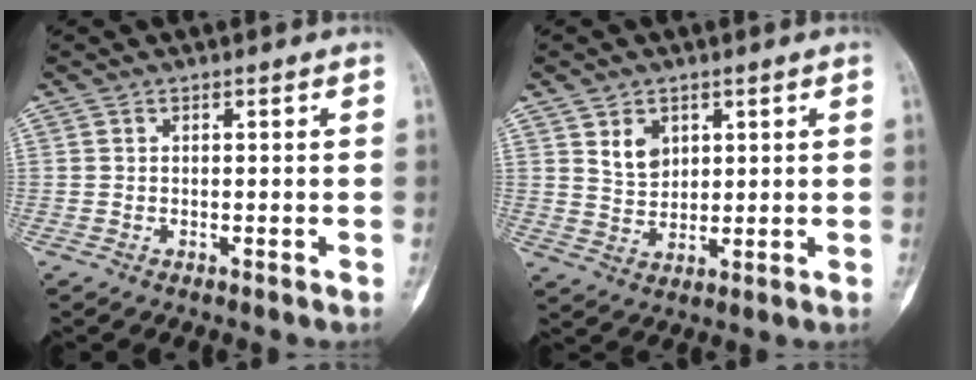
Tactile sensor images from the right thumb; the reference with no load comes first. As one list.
[{"total": 4.9, "force": [2.3, 3.6, 2.5], "torque": [-0.027, -0.020, 0.048]}]